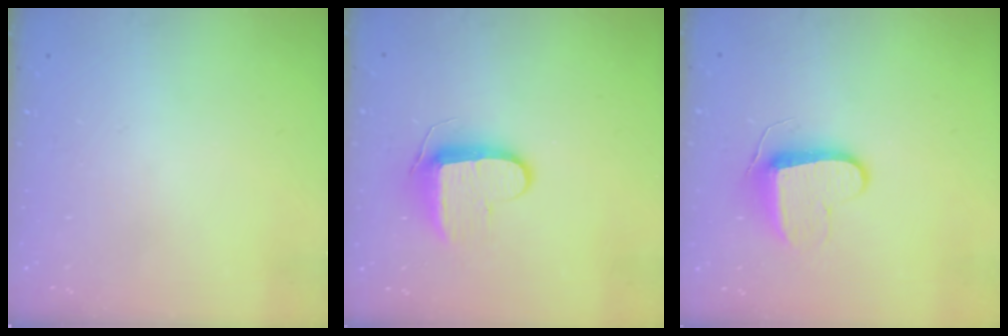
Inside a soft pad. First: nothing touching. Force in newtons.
{"total": 9.8, "press": 9.7, "slide": 0.9}
{"total": 9.5, "press": 9.5, "slide": 0.2}